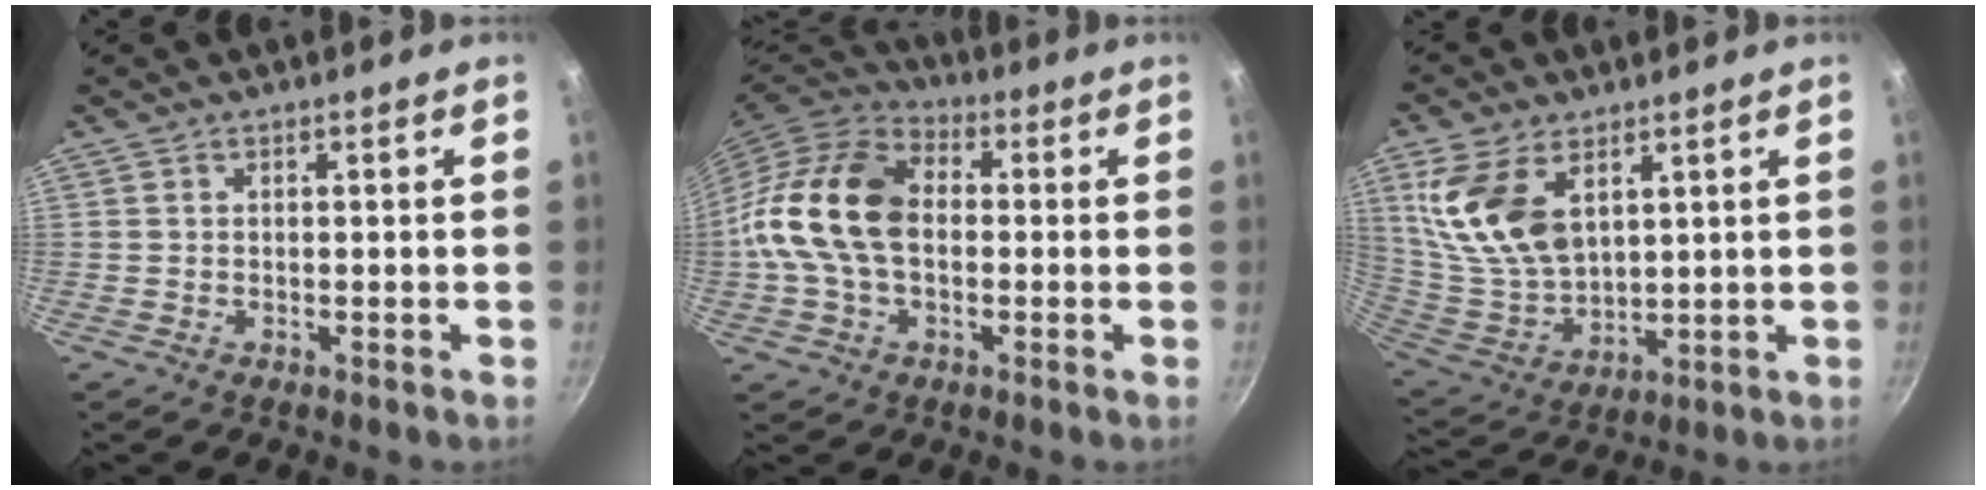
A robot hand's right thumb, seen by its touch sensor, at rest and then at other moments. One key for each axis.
{"total": 17.5, "fx": -0.2, "fy": 11.9, "fz": 12.9, "tx": -0.229, "ty": 0.035, "tz": -0.021}
{"total": 15.4, "fx": 6.3, "fy": 9.1, "fz": 10.6, "tx": -0.198, "ty": -0.033, "tz": 0.139}